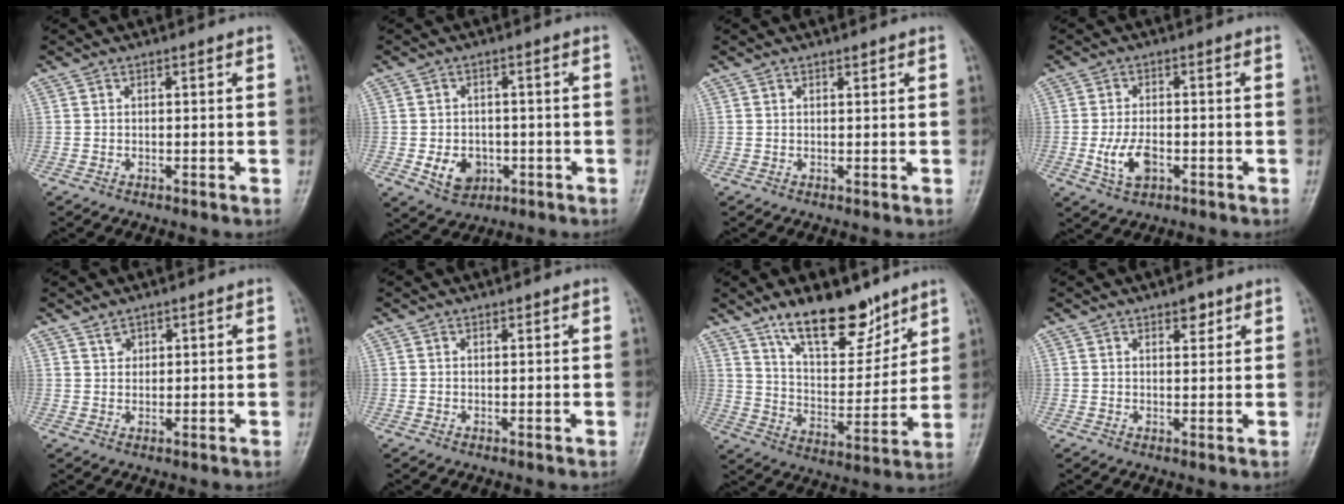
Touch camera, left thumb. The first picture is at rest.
{"total": 6.1, "force": [-1.8, 4.8, 3.3], "torque": [-0.032, 0.007, -0.019]}
{"total": 0.7, "force": [0.6, 0.3, 0.3], "torque": [-0.005, -0.004, 0.009]}
{"total": 5.7, "force": [-1.7, 3.2, 4.4], "torque": [-0.084, 0.005, -0.028]}
{"total": 1.9, "force": [1.4, 1.2, 0.5], "torque": [0.003, -0.008, 0.025]}
{"total": 0.5, "force": [0.4, 0.2, 0.2], "torque": [-0.004, -0.003, 0.007]}
{"total": 16.2, "force": [11.6, 6.7, 9.1], "torque": [-0.102, -0.080, 0.203]}
{"total": 3.0, "force": [1.8, 1.5, 1.8], "torque": [-0.012, -0.009, 0.027]}